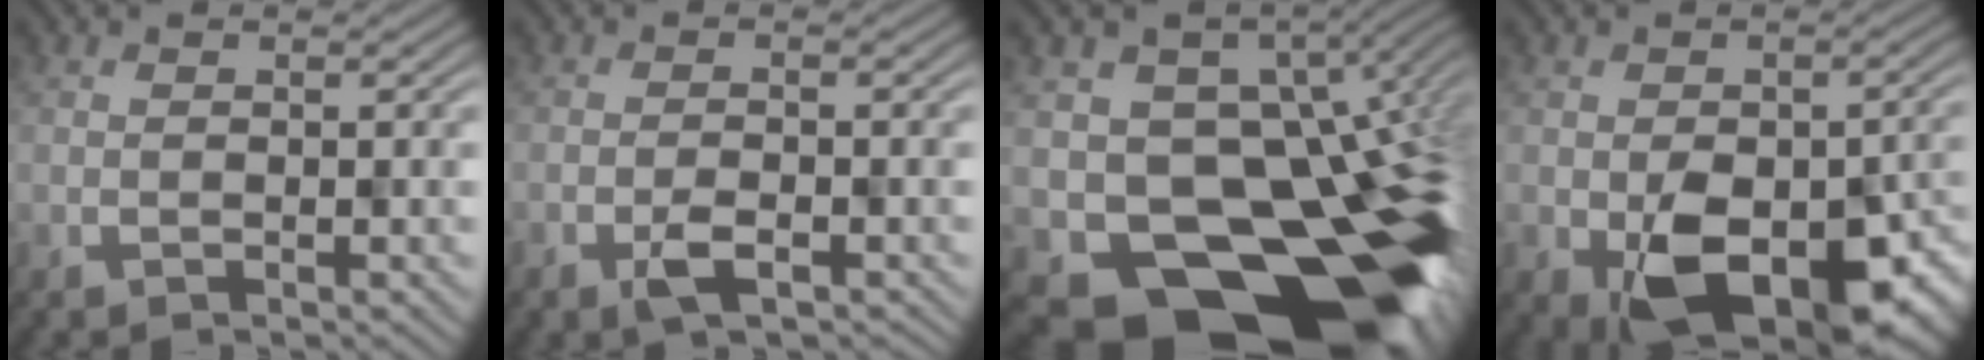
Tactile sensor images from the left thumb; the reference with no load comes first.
{"total": 2.0, "force": [-1.3, 0.7, 1.3], "torque": [-0.034, -0.007, -0.017]}
{"total": 18.9, "force": [-6.4, 14.5, 10.2], "torque": [-0.130, -0.048, -0.058]}
{"total": 12.8, "force": [-5.1, 7.2, 9.2], "torque": [-0.131, -0.037, -0.066]}